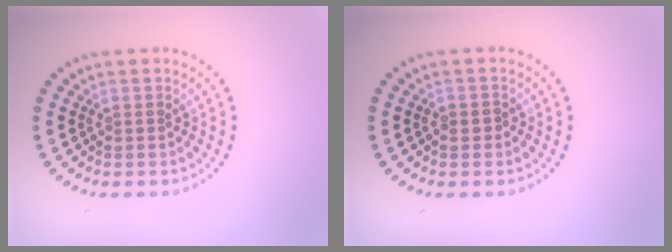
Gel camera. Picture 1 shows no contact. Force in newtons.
{"total": 0.7, "press": 0.6, "slide": 0.4}